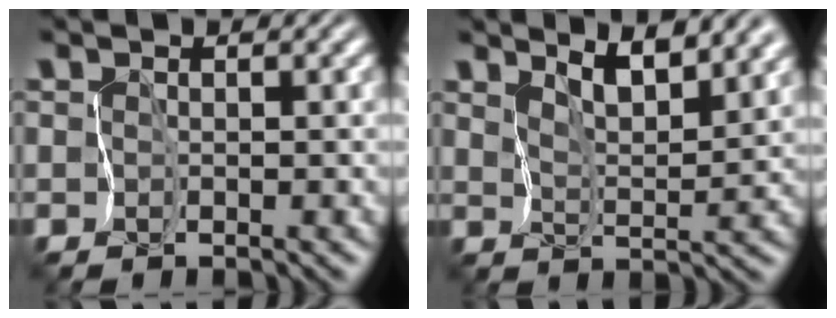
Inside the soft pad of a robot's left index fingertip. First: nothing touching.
{"total": 4.3, "force": [3.6, 0.6, 2.3], "torque": [-0.041, 0.000, 0.063]}